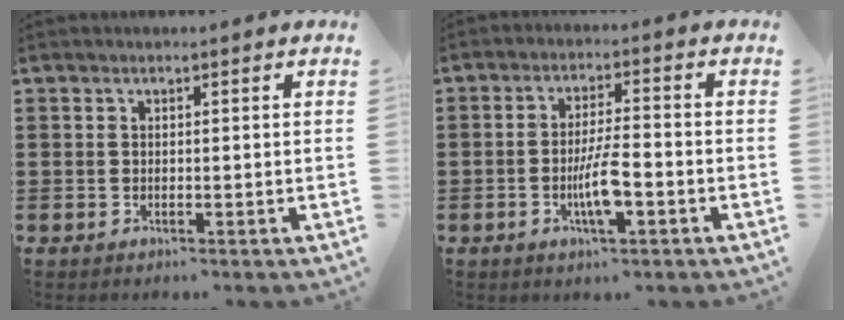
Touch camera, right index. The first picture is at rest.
{"total": 6.0, "force": [-2.1, 1.4, 5.5], "torque": [-0.111, -0.004, -0.041]}